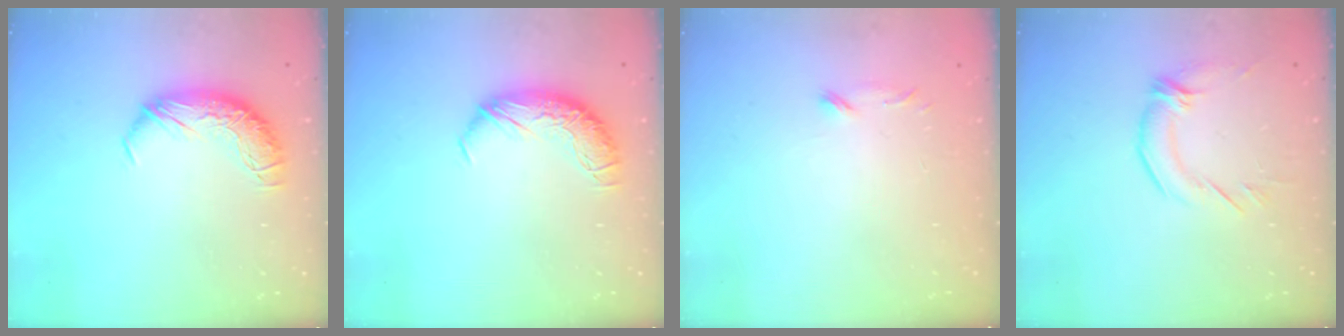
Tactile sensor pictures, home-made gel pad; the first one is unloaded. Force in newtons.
{"total": 0.0}
{"total": 7.8, "press": 7.8, "slide": 0.5}
{"total": 2.3, "press": 0.8, "slide": 2.1}